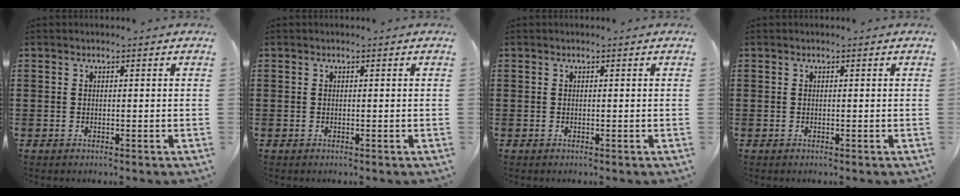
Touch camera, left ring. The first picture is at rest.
{"total": 0.0}
{"total": 0.0}
{"total": 0.0}